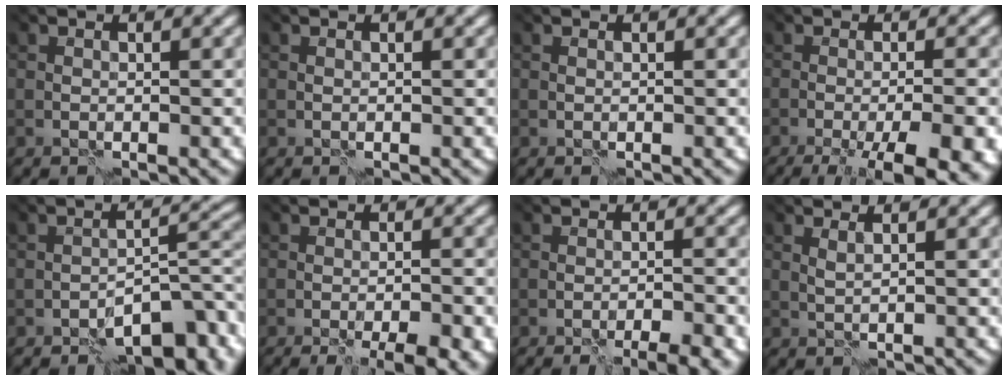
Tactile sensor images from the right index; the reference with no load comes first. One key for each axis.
{"total": 0.0}
{"total": 0.0}
{"total": 12.0, "fx": -5.4, "fy": 4.2, "fz": 9.9, "tx": -0.098, "ty": 0.006, "tz": -0.055}
{"total": 6.3, "fx": -5.6, "fy": 0.8, "fz": 2.9, "tx": -0.025, "ty": 0.016, "tz": -0.069}
{"total": 6.1, "fx": -3.4, "fy": 1.7, "fz": 4.8, "tx": -0.028, "ty": 0.016, "tz": -0.035}
{"total": 4.9, "fx": -3.6, "fy": 1.0, "fz": 3.2, "tx": -0.021, "ty": 0.013, "tz": -0.036}
{"total": 2.8, "fx": 2.1, "fy": 0.8, "fz": 1.8, "tx": -0.028, "ty": 0.024, "tz": 0.024}